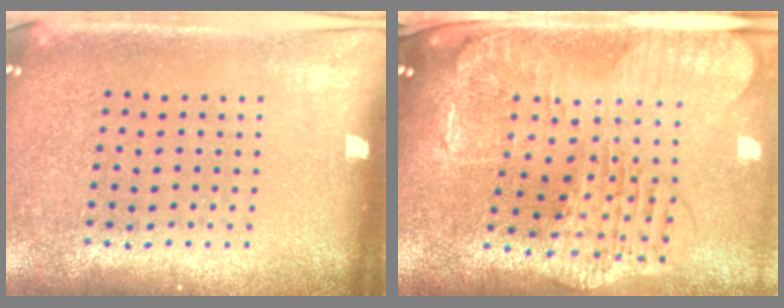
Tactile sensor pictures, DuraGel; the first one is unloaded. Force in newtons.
{"total": 2.5, "press": 2.2, "slide": 1.2}